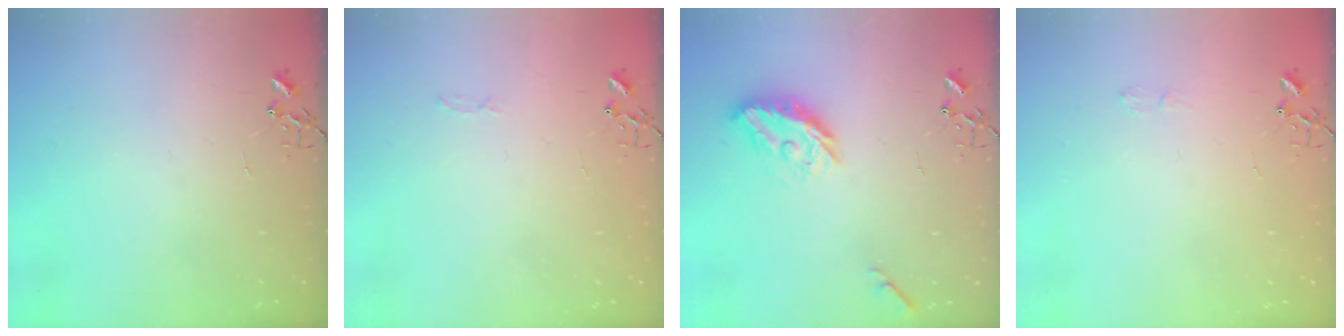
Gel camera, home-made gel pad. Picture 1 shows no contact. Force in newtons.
{"total": 2.8, "press": 2.8, "slide": 0.4}
{"total": 11.3, "press": 11.3, "slide": 0.6}
{"total": 4.6, "press": 4.6, "slide": 0.7}